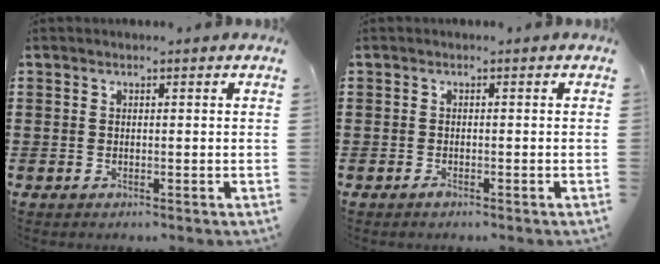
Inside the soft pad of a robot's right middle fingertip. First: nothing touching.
{"total": 0.8, "force": [-0.6, 0.3, 0.4], "torque": [-0.009, -0.006, -0.010]}